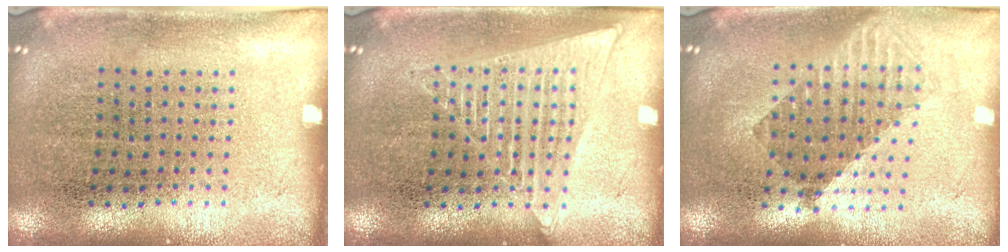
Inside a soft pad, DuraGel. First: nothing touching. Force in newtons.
{"total": 2.4, "press": 2.4, "slide": 0.3}
{"total": 1.6, "press": 1.3, "slide": 0.9}